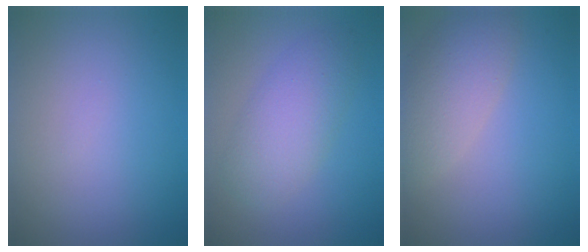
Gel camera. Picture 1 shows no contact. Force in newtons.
{"total": 4.4, "press": 4.4, "slide": 0.1}
{"total": 4.7, "press": 4.7, "slide": 0.5}